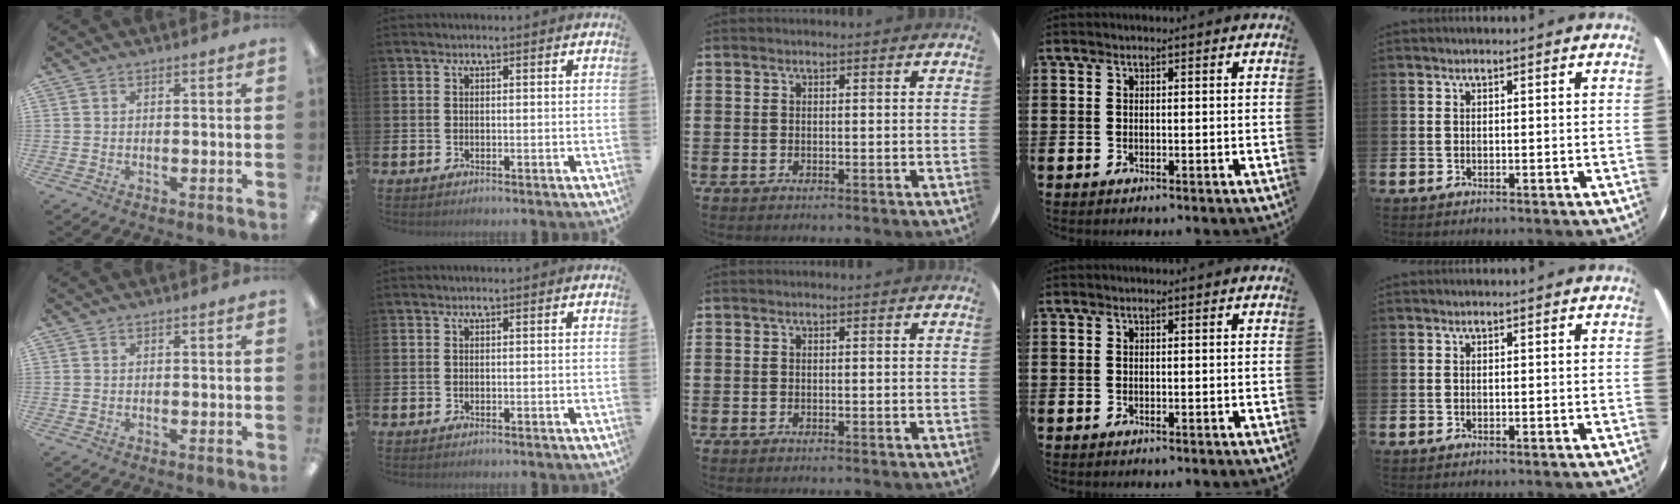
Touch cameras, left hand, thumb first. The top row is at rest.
{}